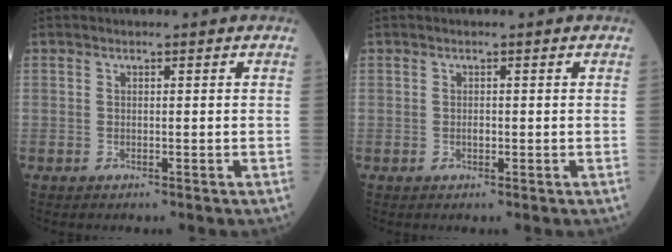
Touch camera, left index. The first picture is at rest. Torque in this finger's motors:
{"motor_torque": [0.38, -0.19, 0.00, 0.00]}